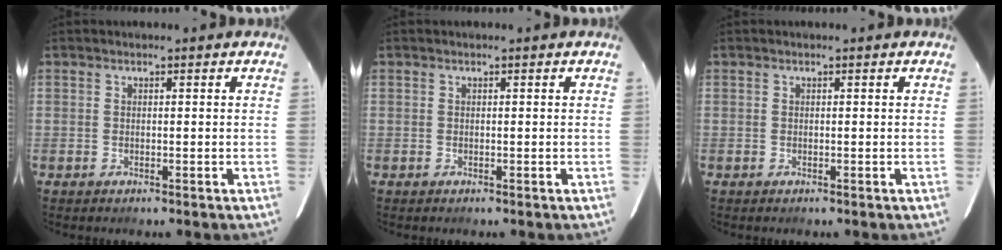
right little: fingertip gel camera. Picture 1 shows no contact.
{"total": 0.0}
{"total": 0.0}